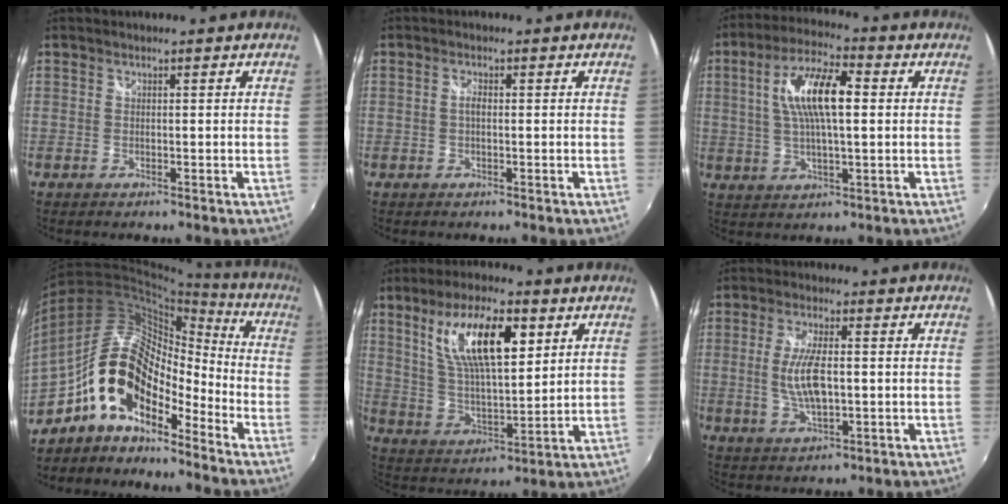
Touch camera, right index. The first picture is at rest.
{"total": 1.3, "force": [0.0, 0.5, 1.1], "torque": [-0.023, 0.003, -0.004]}
{"total": 11.9, "force": [1.9, 3.8, 11.1], "torque": [-0.209, 0.016, 0.033]}
{"total": 16.5, "force": [-9.6, 7.5, 11.1], "torque": [-0.198, 0.008, -0.195]}
{"total": 15.8, "force": [6.8, 5.5, 13.1], "torque": [-0.240, 0.011, 0.129]}
{"total": 8.1, "force": [-0.2, 2.8, 7.6], "torque": [-0.152, -0.005, 0.000]}